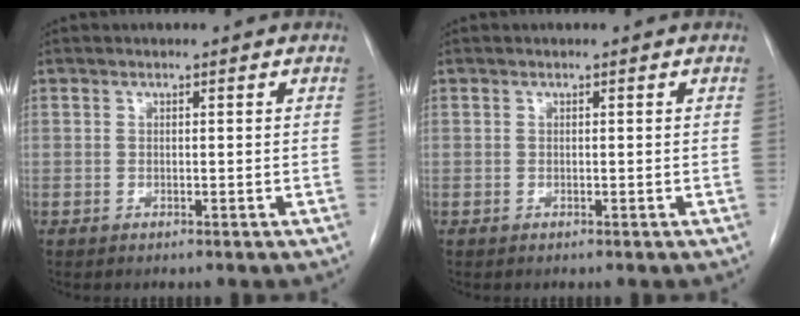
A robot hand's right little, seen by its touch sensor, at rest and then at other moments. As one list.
[{"total": 0.0}]